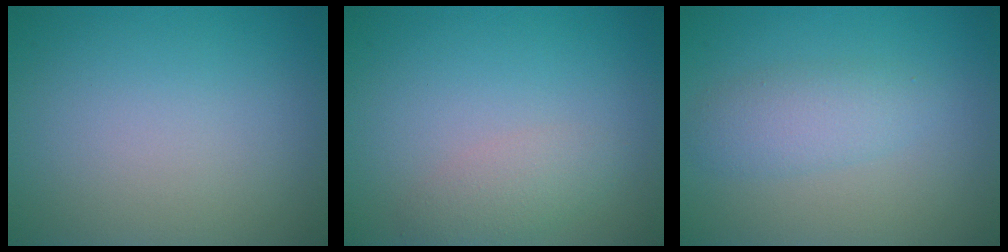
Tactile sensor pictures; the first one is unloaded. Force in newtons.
{"total": 2.0, "press": 2.0, "slide": 0.0}
{"total": 2.6, "press": 2.6, "slide": 0.1}